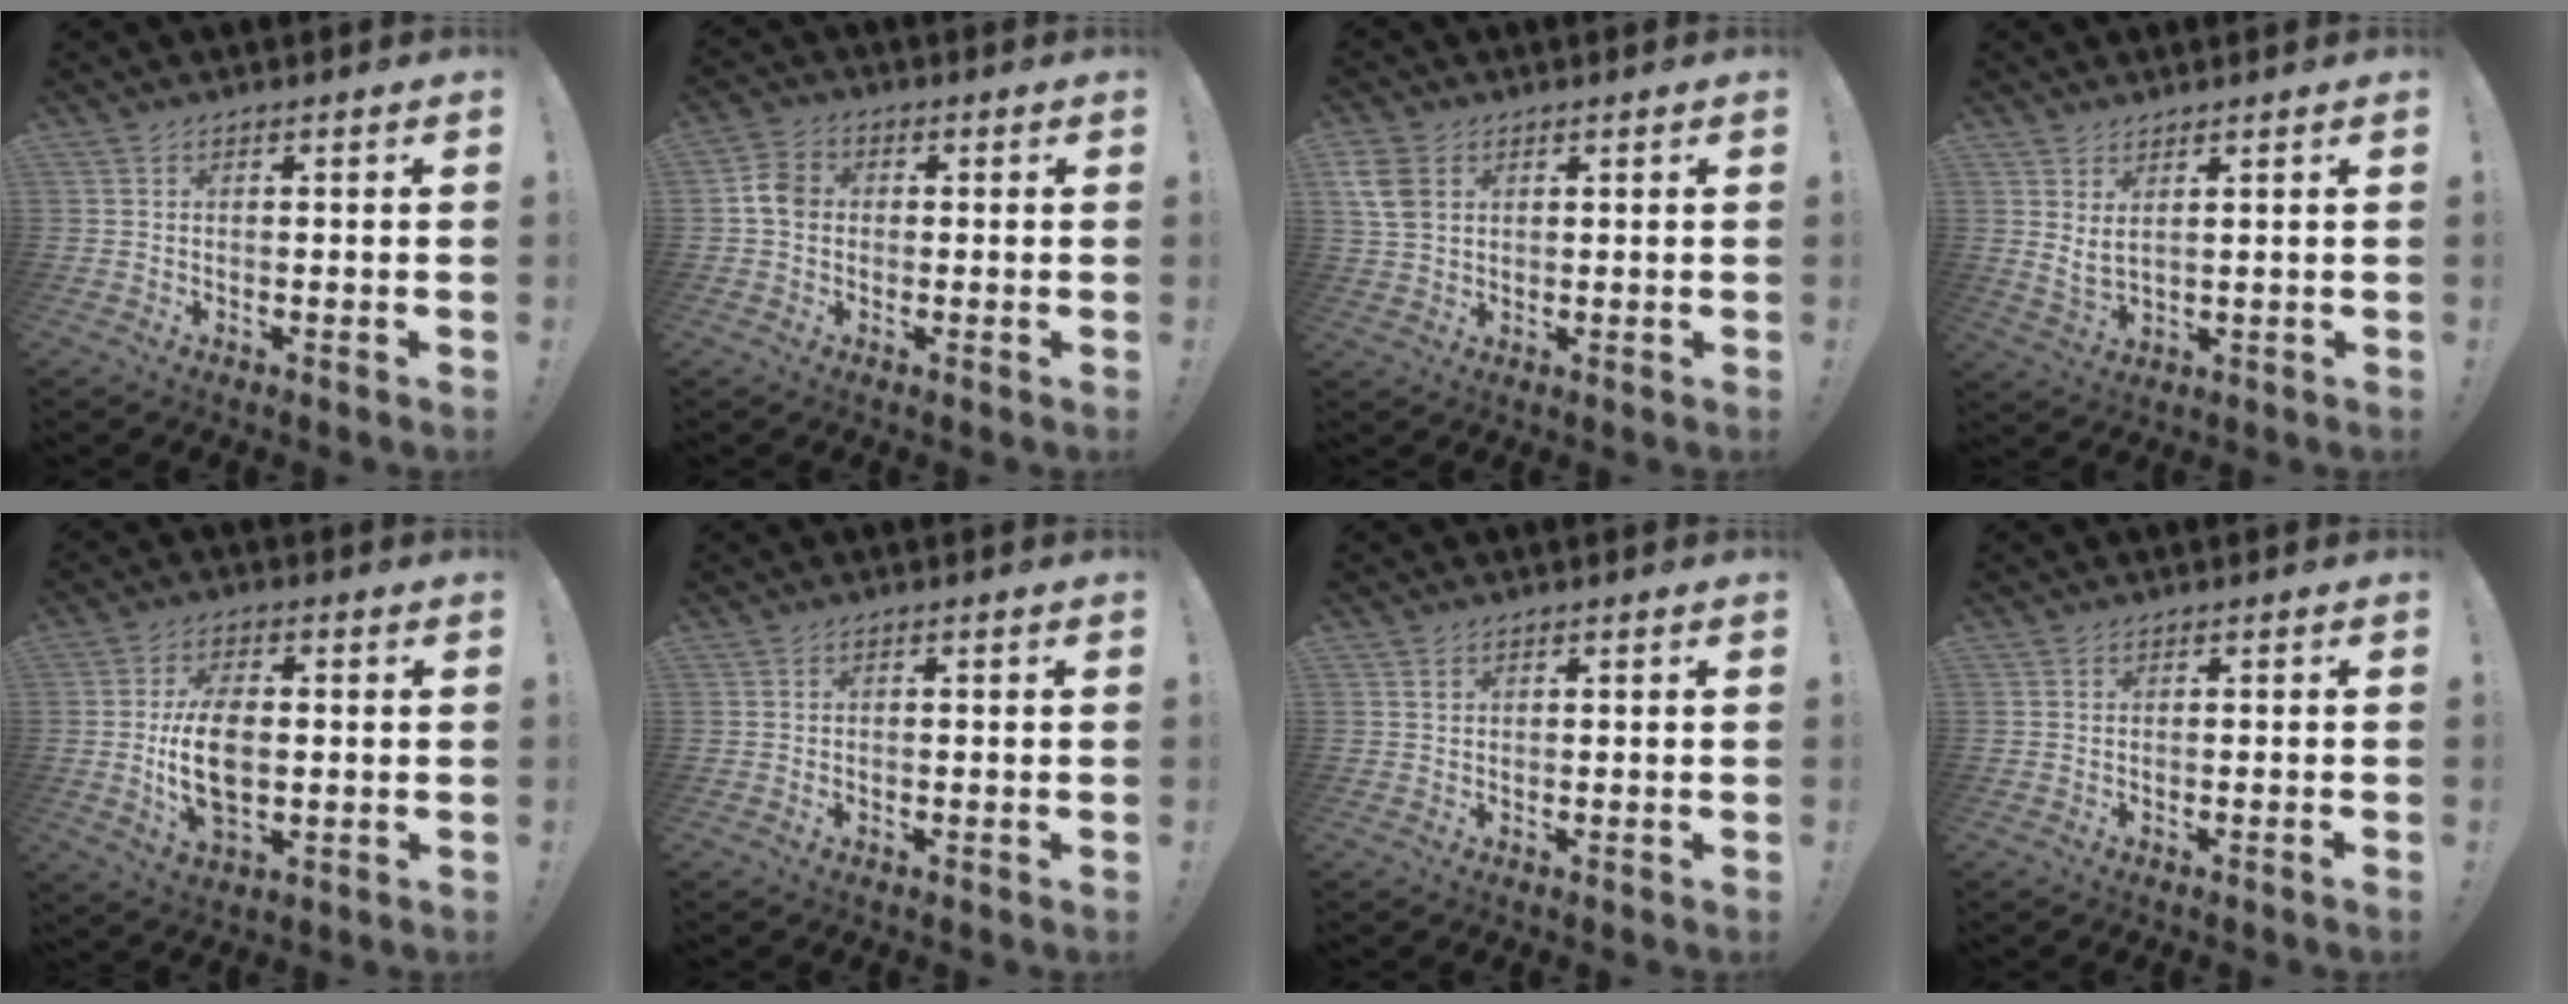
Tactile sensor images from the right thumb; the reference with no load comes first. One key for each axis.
{"total": 6.8, "fx": 0.1, "fy": 5.5, "fz": 4.0, "tx": -0.067, "ty": 0.017, "tz": 0.006}
{"total": 7.9, "fx": 2.7, "fy": 5.6, "fz": 4.8, "tx": -0.107, "ty": 0.001, "tz": 0.054}
{"total": 4.4, "fx": 3.2, "fy": 1.1, "fz": 2.7, "tx": -0.044, "ty": -0.021, "tz": 0.057}
{"total": 7.9, "fx": -0.5, "fy": 4.4, "fz": 6.6, "tx": -0.124, "ty": -0.007, "tz": -0.011}
{"total": 0.0}
{"total": 1.0, "fx": 0.5, "fy": 0.9, "fz": 0.2, "tx": 0.011, "ty": -0.004, "tz": 0.005}
{"total": 0.6, "fx": -0.5, "fy": -0.1, "fz": 0.3, "tx": -0.009, "ty": 0.002, "tz": -0.009}